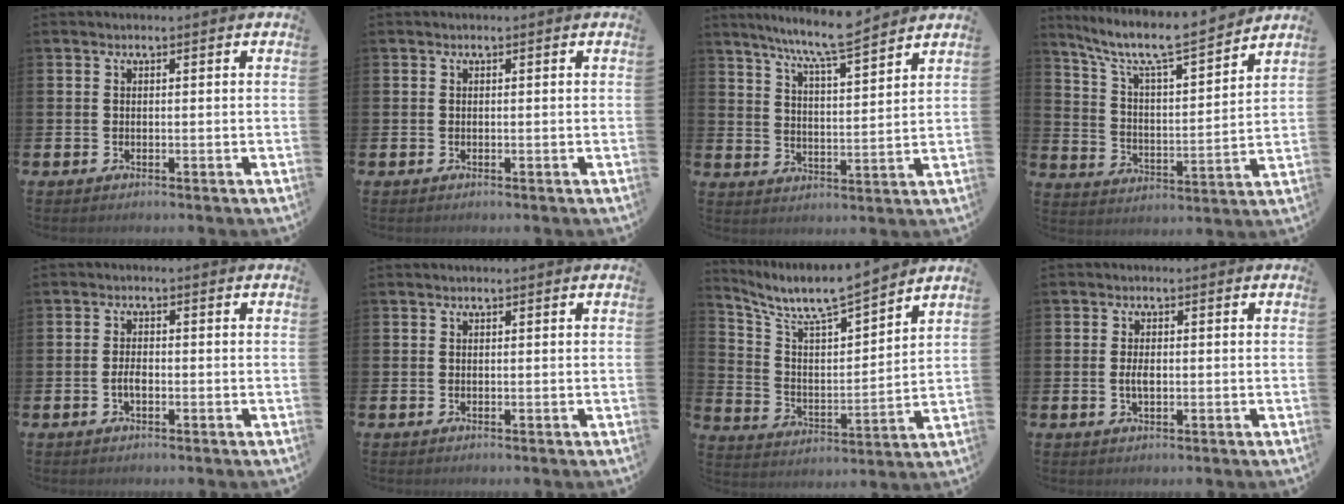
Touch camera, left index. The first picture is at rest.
{"total": 0.0}
{"total": 7.9, "force": [7.4, -0.1, 2.8], "torque": [-0.075, -0.043, 0.129]}
{"total": 8.8, "force": [7.8, 1.0, 4.0], "torque": [-0.117, -0.052, 0.129]}
{"total": 2.1, "force": [-0.6, 1.0, 1.7], "torque": [-0.032, 0.002, -0.012]}
{"total": 0.0}
{"total": 7.7, "force": [7.3, 0.5, 2.6], "torque": [-0.090, -0.059, 0.123]}
{"total": 2.1, "force": [-0.2, 1.0, 1.8], "torque": [-0.034, 0.004, -0.004]}